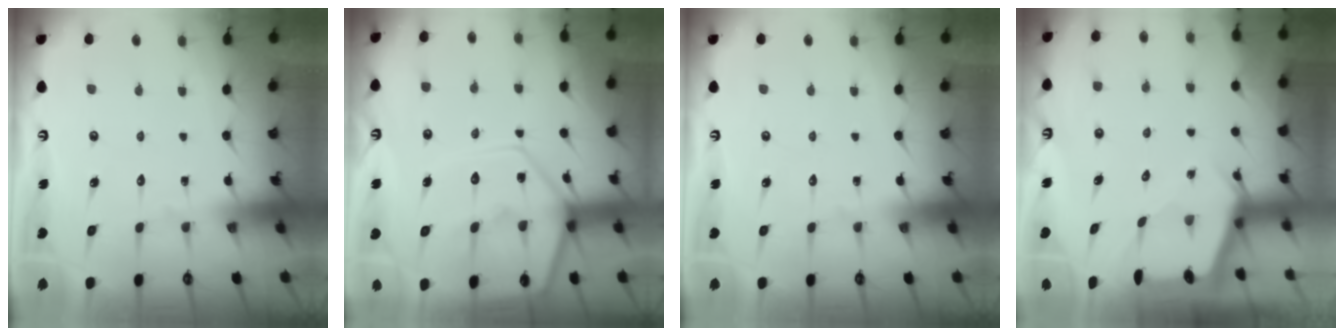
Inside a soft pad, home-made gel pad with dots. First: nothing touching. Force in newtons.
{"total": 14.7, "press": 14.6, "slide": 1.5}
{"total": 0.0}
{"total": 2.2, "press": 2.2, "slide": 0.3}